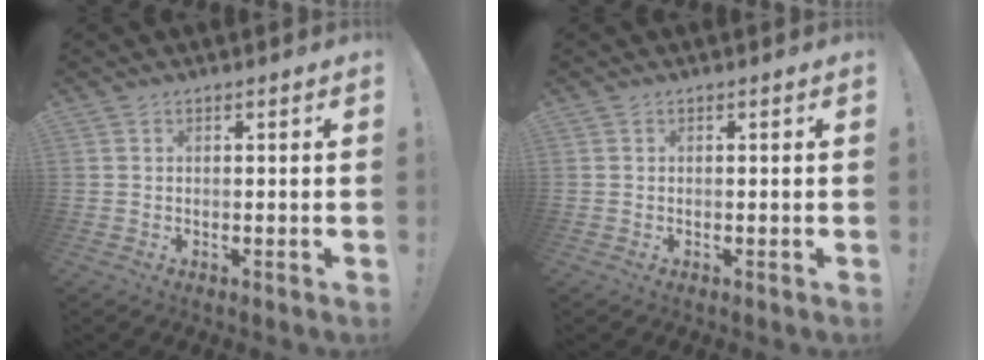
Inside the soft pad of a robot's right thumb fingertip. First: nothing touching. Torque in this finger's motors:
{"motor_torque": [0.26, 0.15, 0.11, -0.10, -0.07]}